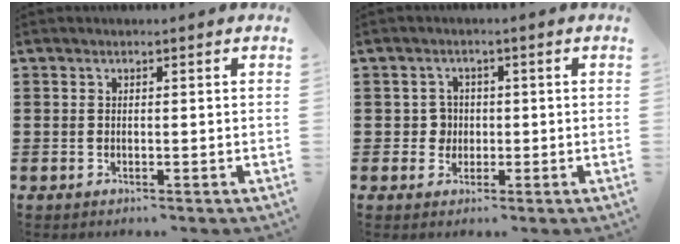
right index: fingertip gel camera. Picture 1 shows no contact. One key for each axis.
{"total": 2.9, "fx": -0.2, "fy": 2.7, "fz": 1.1, "tx": -0.032, "ty": 0.007, "tz": -0.007}